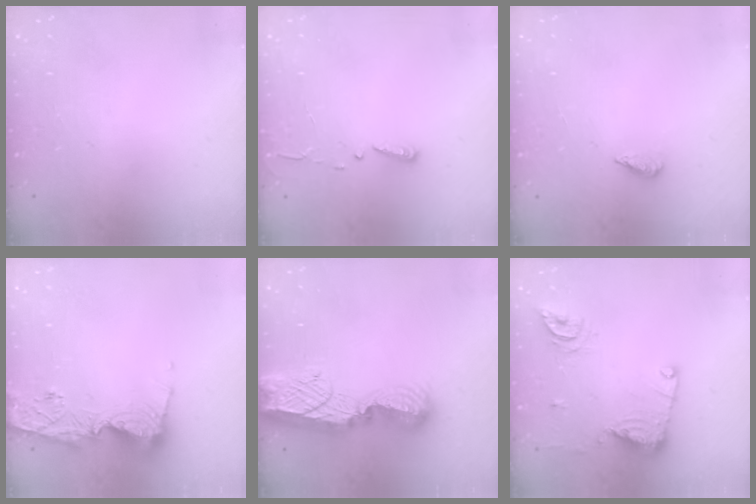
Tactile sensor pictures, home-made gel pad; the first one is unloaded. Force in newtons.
{"total": 3.0, "press": 2.9, "slide": 0.3}
{"total": 2.1, "press": 1.9, "slide": 0.8}
{"total": 11.2, "press": 11.2, "slide": 1.3}
{"total": 14.7, "press": 14.7, "slide": 1.1}
{"total": 12.2, "press": 12.2, "slide": 1.2}